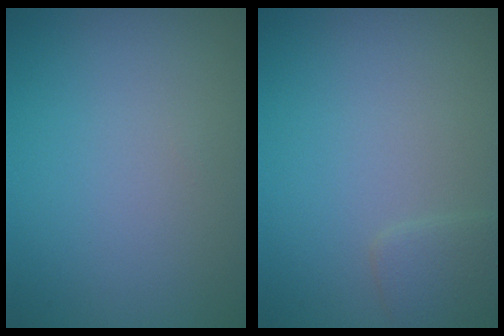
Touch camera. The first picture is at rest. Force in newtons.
{"total": 1.4, "press": 1.4, "slide": 0.0}